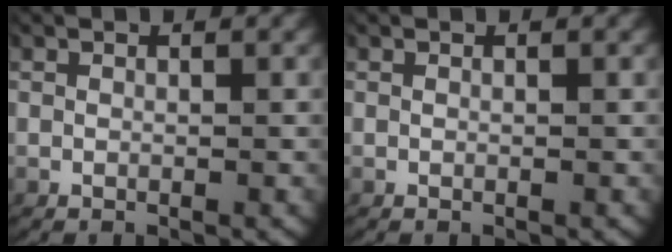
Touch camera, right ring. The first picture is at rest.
{"total": 0.0}